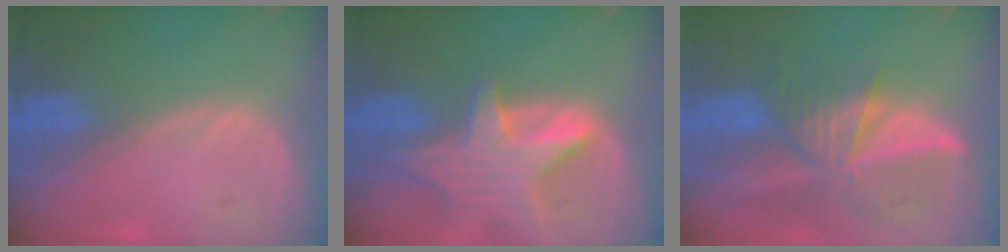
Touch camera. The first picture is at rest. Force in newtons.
{"total": 8.1, "press": 7.4, "slide": 3.3}
{"total": 9.5, "press": 8.3, "slide": 4.6}